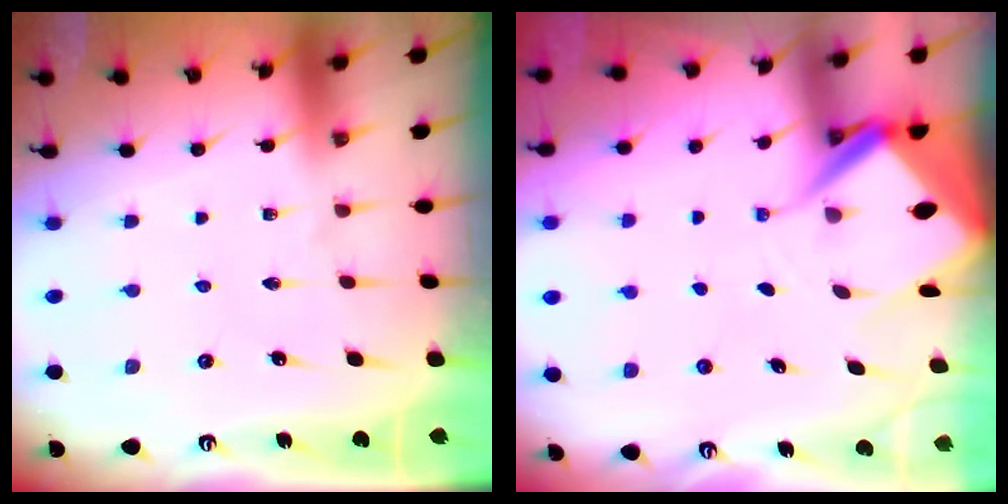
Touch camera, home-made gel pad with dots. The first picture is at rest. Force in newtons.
{"total": 6.2, "press": 6.2, "slide": 0.5}